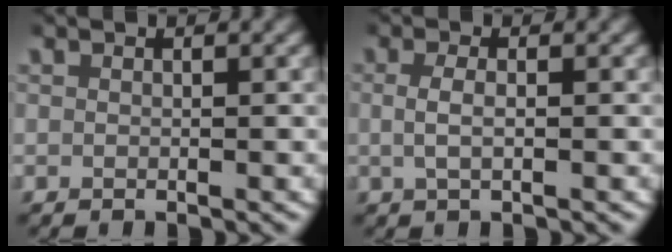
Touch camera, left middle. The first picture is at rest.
{"total": 1.8, "force": [-0.1, 0.5, 1.7], "torque": [-0.041, -0.003, 0.001]}